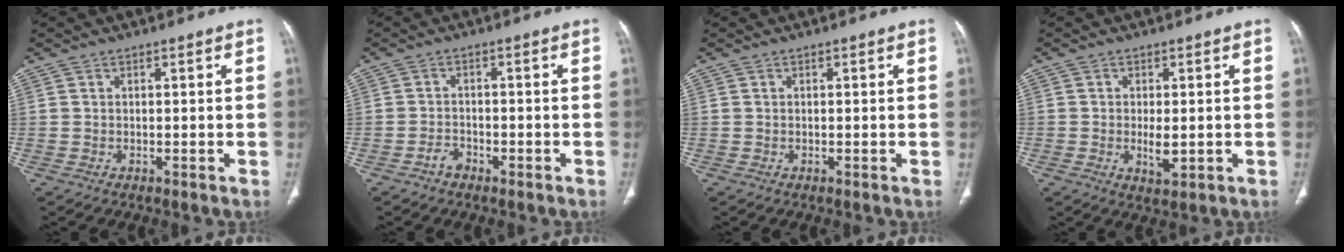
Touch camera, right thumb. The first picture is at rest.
{"total": 2.1, "force": [-1.5, 1.2, 0.7], "torque": [-0.012, 0.013, -0.027]}
{"total": 0.0}
{"total": 3.6, "force": [-0.5, 1.8, 3.1], "torque": [-0.049, -0.006, -0.002]}